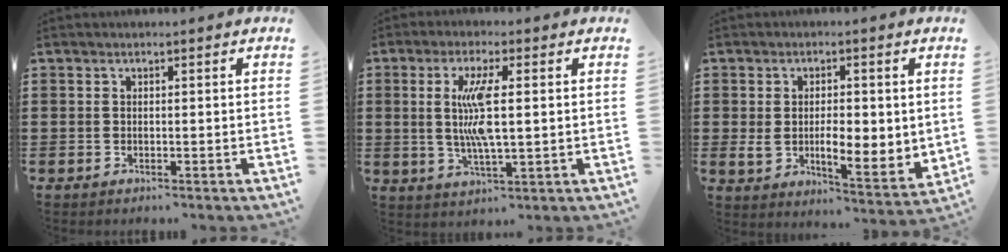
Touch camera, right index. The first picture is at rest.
{"total": 7.5, "force": [0.8, 1.4, 7.4], "torque": [-0.159, -0.007, 0.004]}
{"total": 5.7, "force": [0.3, 2.9, 4.9], "torque": [-0.089, 0.002, 0.003]}